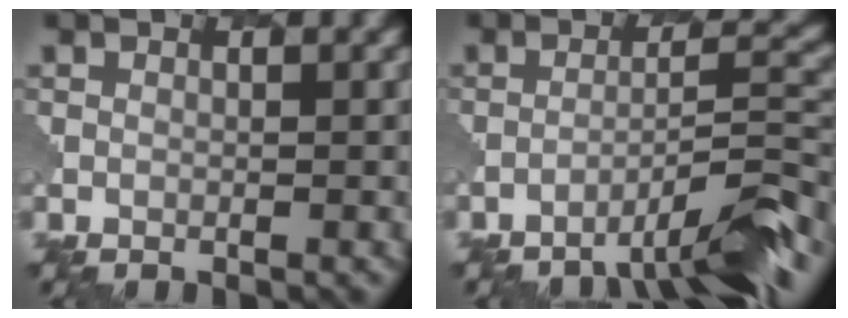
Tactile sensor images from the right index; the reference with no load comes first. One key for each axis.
{"total": 7.6, "fx": -5.6, "fy": 1.0, "fz": 5.1, "tx": -0.069, "ty": 0.016, "tz": -0.087}